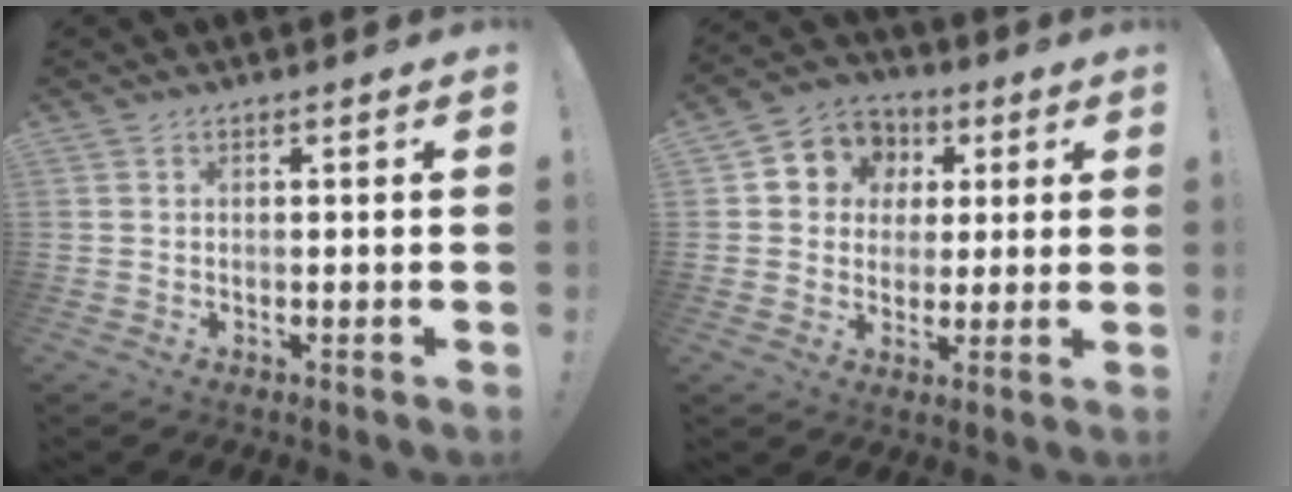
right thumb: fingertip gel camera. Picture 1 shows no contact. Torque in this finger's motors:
{"motor_torque": [0.75, 1.72, 0.27, -0.22, -0.03]}